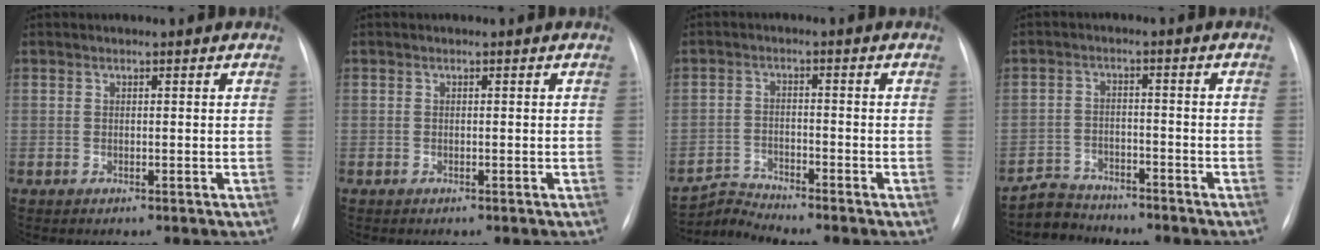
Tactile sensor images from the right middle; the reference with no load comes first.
{"total": 0.0}
{"total": 4.2, "force": [-3.6, -1.3, -1.6], "torque": [0.026, -0.012, -0.068]}
{"total": 5.1, "force": [-4.8, 1.5, -0.7], "torque": [0.012, -0.001, -0.086]}